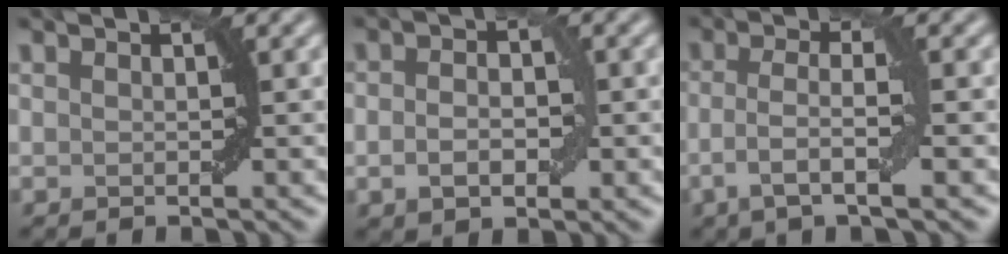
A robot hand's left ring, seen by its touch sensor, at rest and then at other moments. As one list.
[{"total": 3.3, "force": [-0.5, 2.0, 2.6], "torque": [-0.044, 0.002, -0.009]}, {"total": 3.7, "force": [-1.2, 0.6, 3.4], "torque": [-0.066, 0.005, -0.028]}]